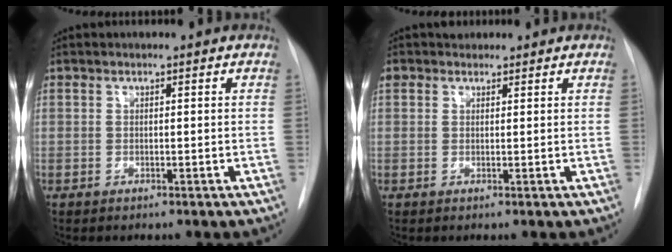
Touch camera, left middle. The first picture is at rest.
{"total": 2.1, "force": [1.5, 1.4, 0.0], "torque": [-0.001, 0.019, 0.026]}